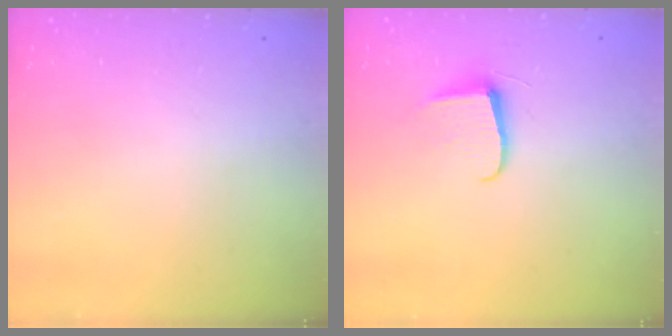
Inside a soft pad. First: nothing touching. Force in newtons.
{"total": 6.2, "press": 6.2, "slide": 0.7}